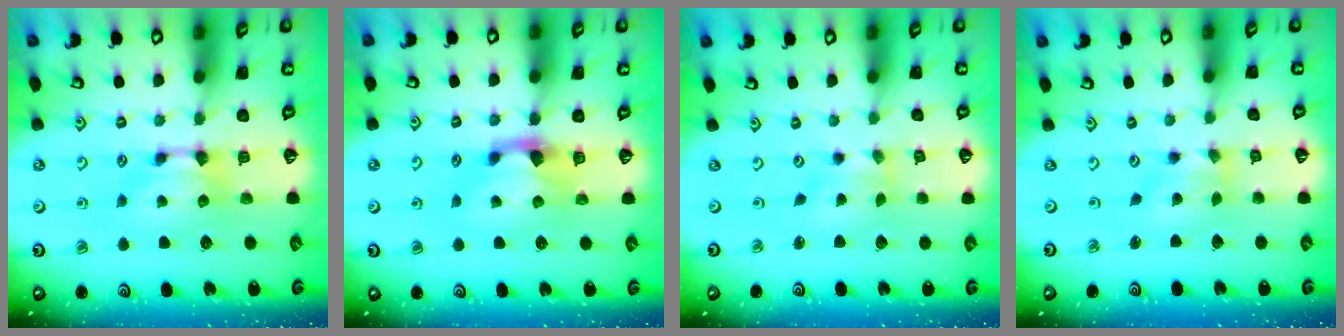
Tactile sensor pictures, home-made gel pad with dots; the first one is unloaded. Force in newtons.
{"total": 1.5, "press": 1.2, "slide": 0.9}
{"total": 1.7, "press": 1.3, "slide": 1.1}
{"total": 1.3, "press": 0.3, "slide": 1.3}